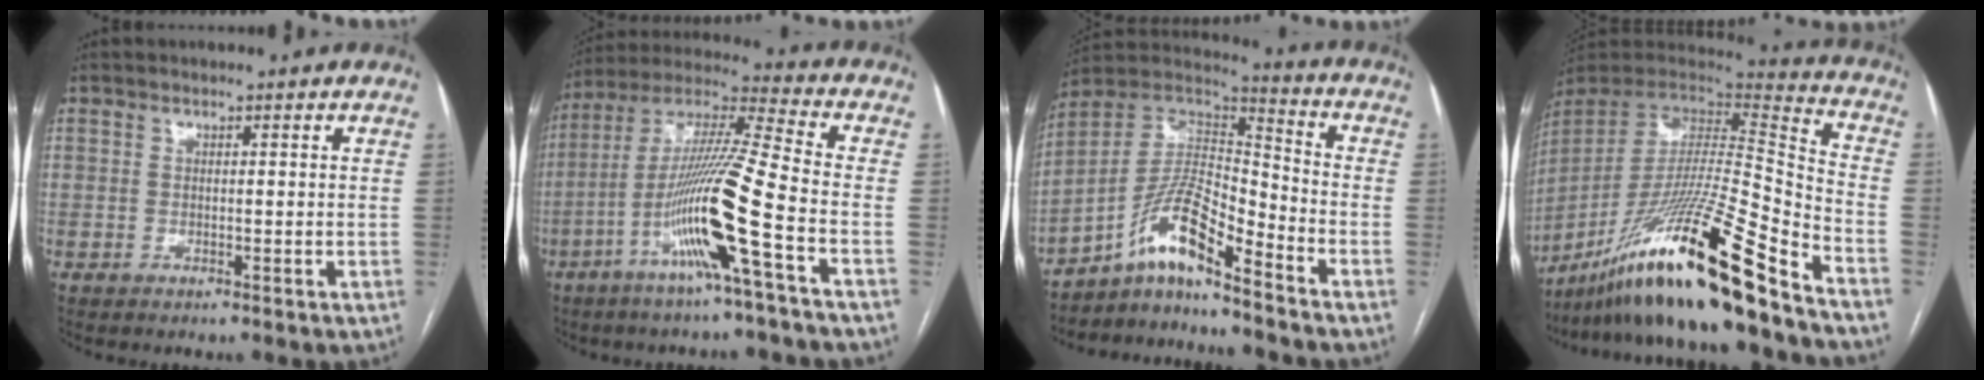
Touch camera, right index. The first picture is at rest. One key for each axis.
{"total": 15.5, "fx": -5.9, "fy": -1.4, "fz": 14.3, "tx": -0.281, "ty": -0.003, "tz": -0.117}
{"total": 11.1, "fx": -7.6, "fy": 1.7, "fz": 8.0, "tx": -0.157, "ty": 0.029, "tz": -0.138}
{"total": 27.6, "fx": -19.8, "fy": -0.3, "fz": 19.3, "tx": -0.329, "ty": -0.036, "tz": -0.356}